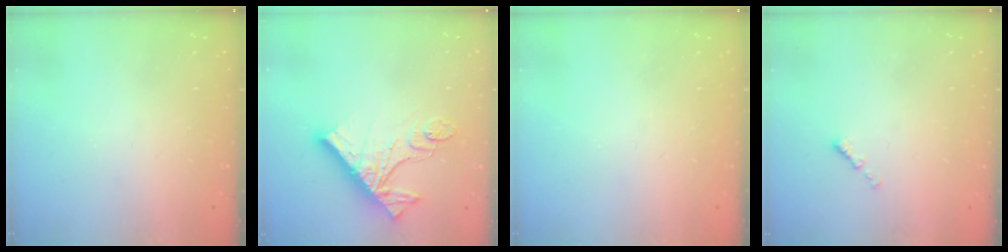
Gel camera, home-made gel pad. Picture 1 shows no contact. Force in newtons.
{"total": 15.3, "press": 15.3, "slide": 1.0}
{"total": 0.0}
{"total": 0.0}